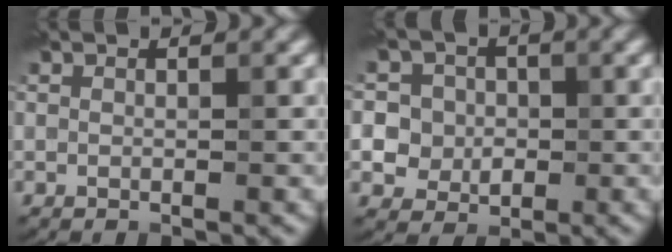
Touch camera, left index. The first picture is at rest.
{"total": 8.1, "force": [0.8, 7.6, 2.6], "torque": [-0.059, 0.036, -0.004]}